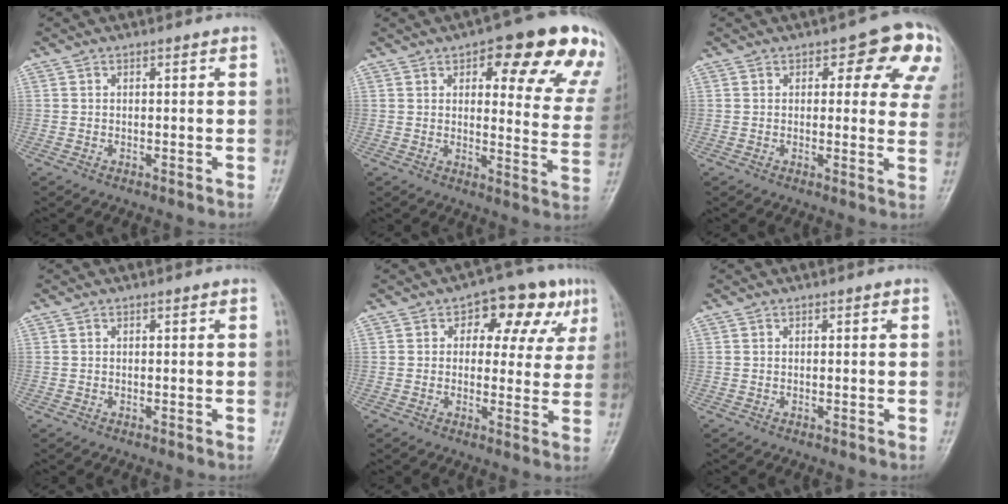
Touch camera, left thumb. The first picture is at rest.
{"total": 19.9, "force": [11.0, 6.9, 15.0], "torque": [-0.136, -0.036, 0.125]}
{"total": 11.9, "force": [5.4, 5.9, 8.8], "torque": [-0.045, -0.018, 0.048]}
{"total": 0.0}
{"total": 11.2, "force": [4.4, 6.8, 7.7], "torque": [-0.045, 0.008, 0.051]}
{"total": 0.0}